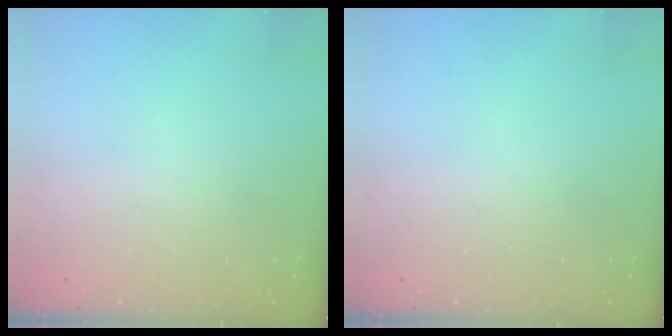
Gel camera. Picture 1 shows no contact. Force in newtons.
{"total": 0.0}